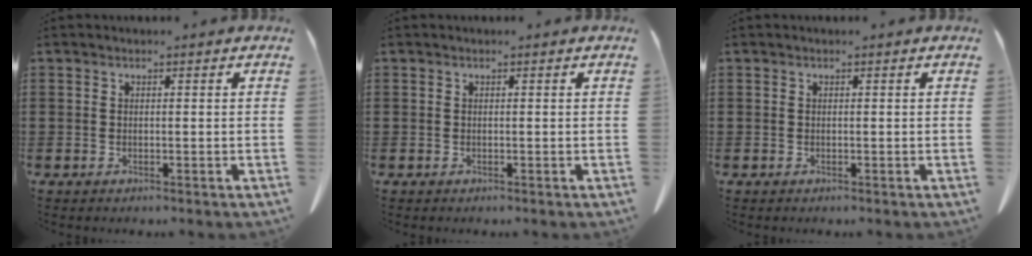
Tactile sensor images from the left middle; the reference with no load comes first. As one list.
[{"total": 0.0}, {"total": 0.0}]